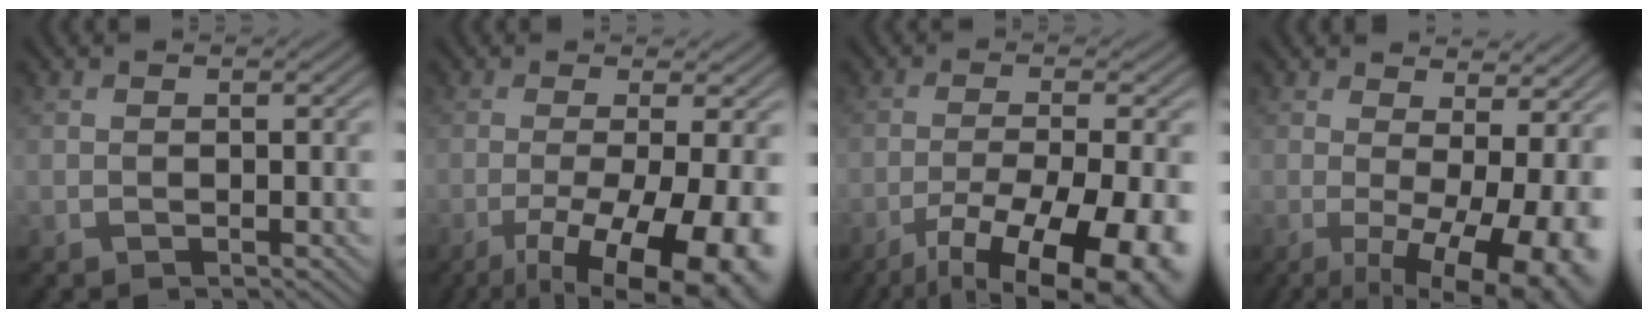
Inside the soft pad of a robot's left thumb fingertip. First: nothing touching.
{"total": 13.6, "force": [-5.5, 3.8, 11.9], "torque": [-0.170, -0.011, -0.074]}
{"total": 14.9, "force": [-8.9, 4.2, 11.2], "torque": [-0.189, -0.040, -0.122]}
{"total": 12.9, "force": [-1.3, 4.4, 12.1], "torque": [-0.147, -0.003, -0.004]}